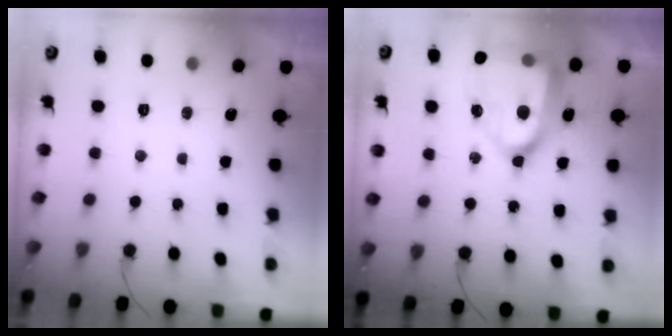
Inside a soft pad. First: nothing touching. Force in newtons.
{"total": 24.5, "press": 24.4, "slide": 2.1}